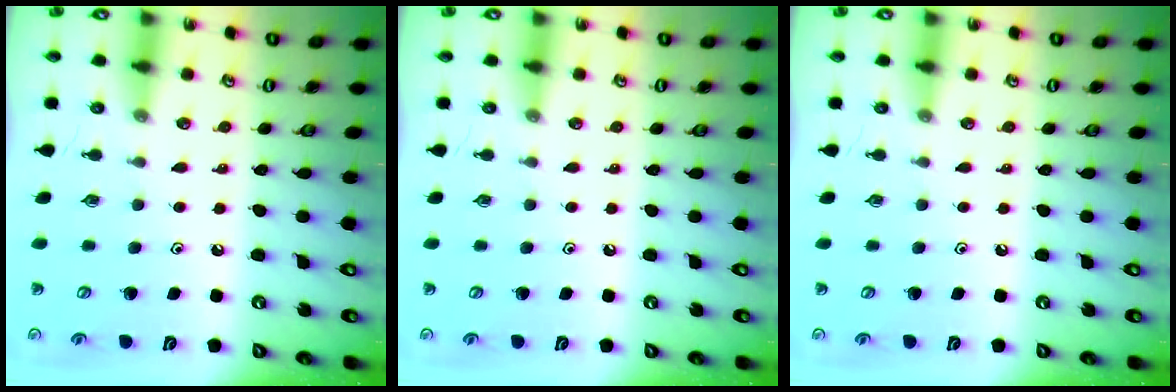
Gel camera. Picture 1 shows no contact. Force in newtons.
{"total": 0.0}
{"total": 0.0}